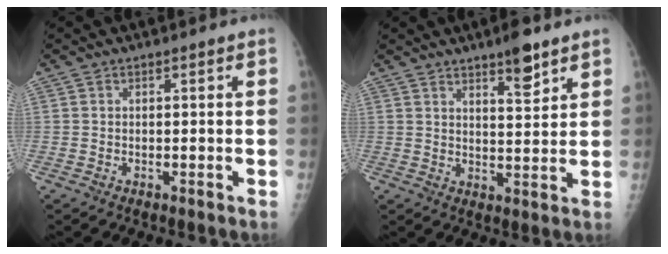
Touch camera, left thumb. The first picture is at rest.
{"total": 6.3, "force": [4.4, 1.6, 4.3], "torque": [-0.052, -0.031, 0.065]}